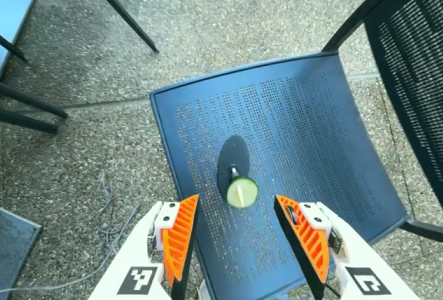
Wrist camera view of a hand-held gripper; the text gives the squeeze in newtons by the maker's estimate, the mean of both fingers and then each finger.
{"total": 0.0}